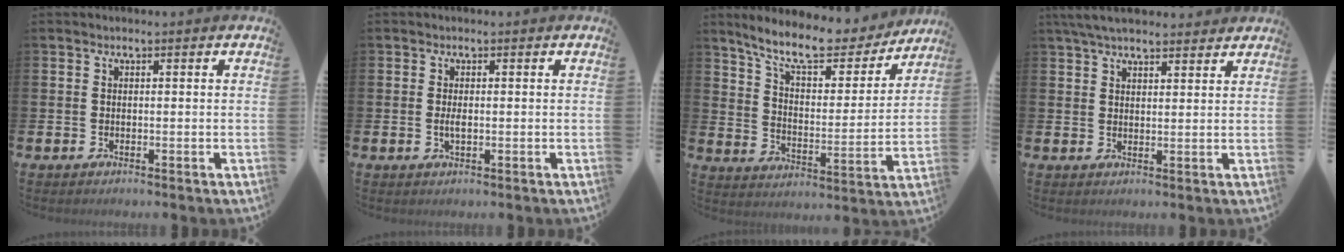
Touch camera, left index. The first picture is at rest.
{"total": 1.5, "force": [0.0, 0.6, 1.4], "torque": [-0.028, 0.003, -0.001]}
{"total": 10.6, "force": [9.4, 2.6, 4.3], "torque": [-0.108, -0.059, 0.161]}
{"total": 5.0, "force": [4.6, 1.2, 1.7], "torque": [-0.041, -0.011, 0.085]}